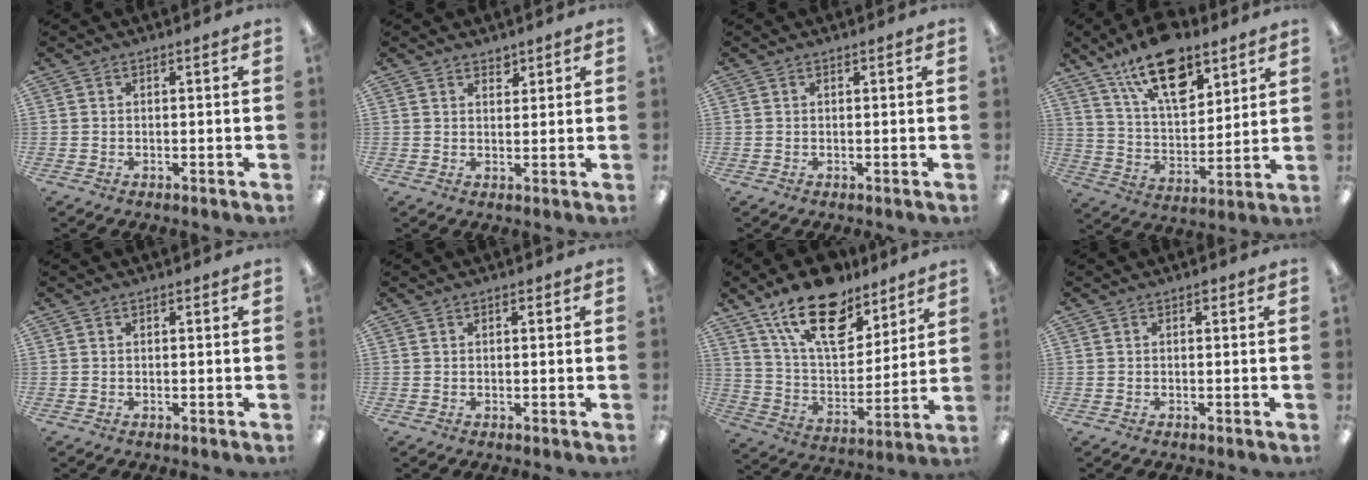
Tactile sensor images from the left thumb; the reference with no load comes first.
{"total": 2.1, "force": [1.9, 0.9, 0.2], "torque": [0.011, -0.012, 0.032]}
{"total": 0.0}
{"total": 18.1, "force": [11.9, 8.5, 10.5], "torque": [-0.166, -0.059, 0.206]}
{"total": 0.0}
{"total": 0.7, "force": [0.4, 0.4, 0.4], "torque": [-0.007, 0.003, 0.008]}
{"total": 20.8, "force": [14.0, 10.1, 11.6], "torque": [-0.197, -0.074, 0.246]}
{"total": 0.6, "force": [0.3, 0.4, 0.3], "torque": [-0.007, 0.004, 0.005]}